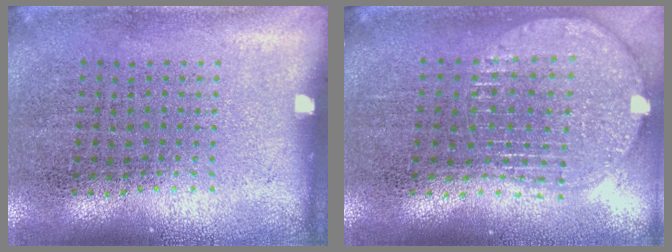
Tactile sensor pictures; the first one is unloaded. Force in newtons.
{"total": 1.9, "press": 1.6, "slide": 1.0}